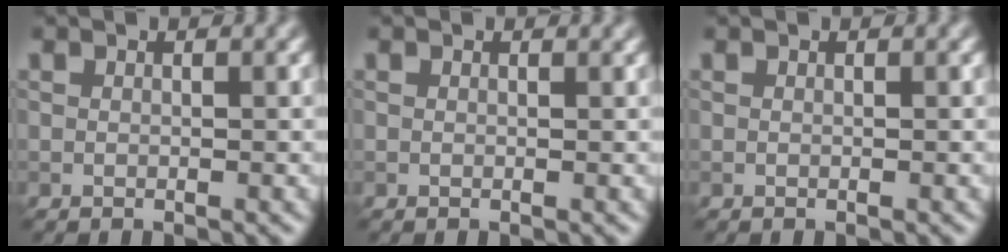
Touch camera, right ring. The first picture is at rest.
{"total": 0.6, "force": [0.6, 0.2, 0.1], "torque": [-0.005, -0.001, 0.010]}
{"total": 0.0}